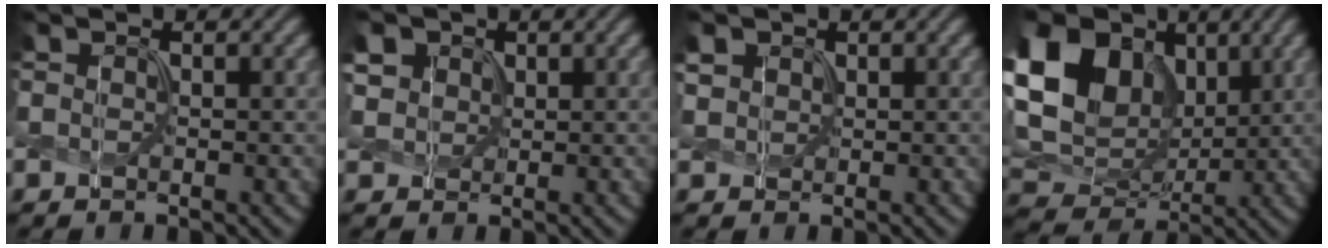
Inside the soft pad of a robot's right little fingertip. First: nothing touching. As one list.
[{"total": 4.5, "force": [2.0, 3.5, 2.0], "torque": [-0.081, 0.014, 0.043]}, {"total": 1.9, "force": [0.9, 1.5, 0.6], "torque": [-0.023, 0.003, 0.019]}, {"total": 16.7, "force": [5.1, 12.4, 9.9], "torque": [-0.240, 0.043, 0.084]}]